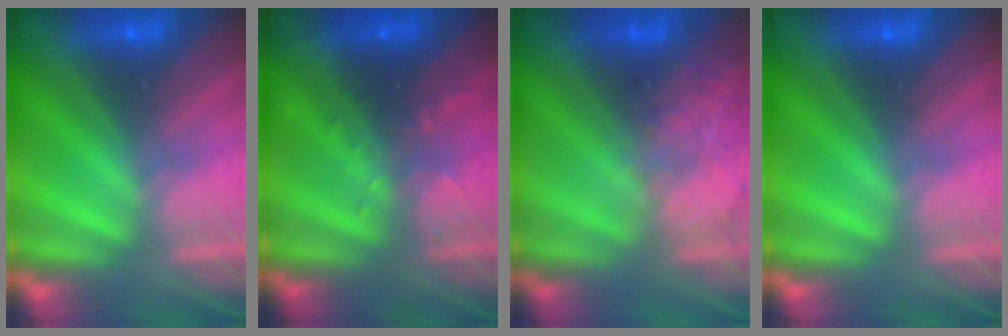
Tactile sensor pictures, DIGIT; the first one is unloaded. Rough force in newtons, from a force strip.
{"total": 3.2}
{"total": 2.1}
{"total": 0.0}